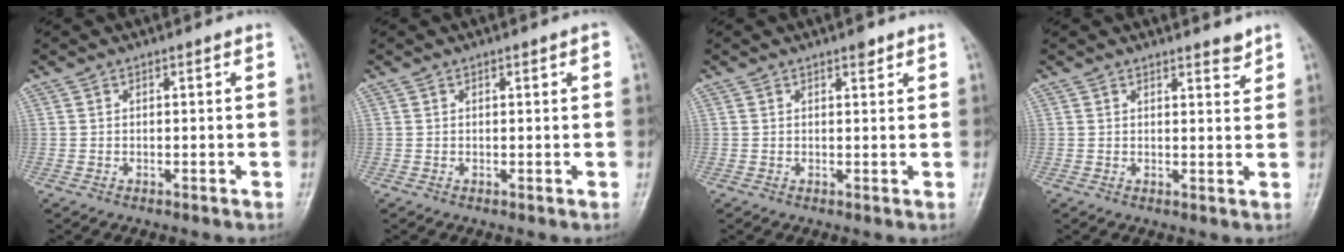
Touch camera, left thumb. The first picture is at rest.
{"total": 1.2, "force": [0.6, 0.4, 0.9], "torque": [-0.007, 0.000, 0.008]}
{"total": 1.6, "force": [1.2, 0.6, 0.9], "torque": [-0.006, -0.006, 0.016]}
{"total": 2.3, "force": [2.1, 0.6, 0.8], "torque": [-0.002, -0.018, 0.029]}